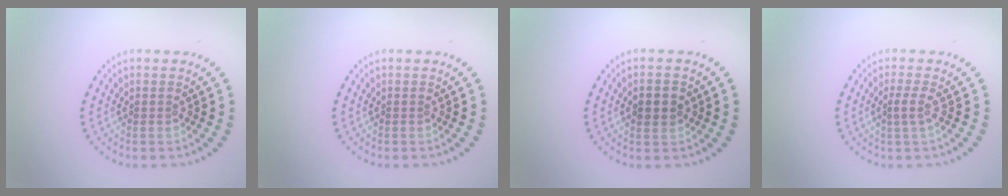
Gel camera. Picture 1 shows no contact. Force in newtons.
{"total": 0.0}
{"total": 2.7, "press": 2.7, "slide": 0.1}
{"total": 1.4, "press": 1.0, "slide": 1.0}